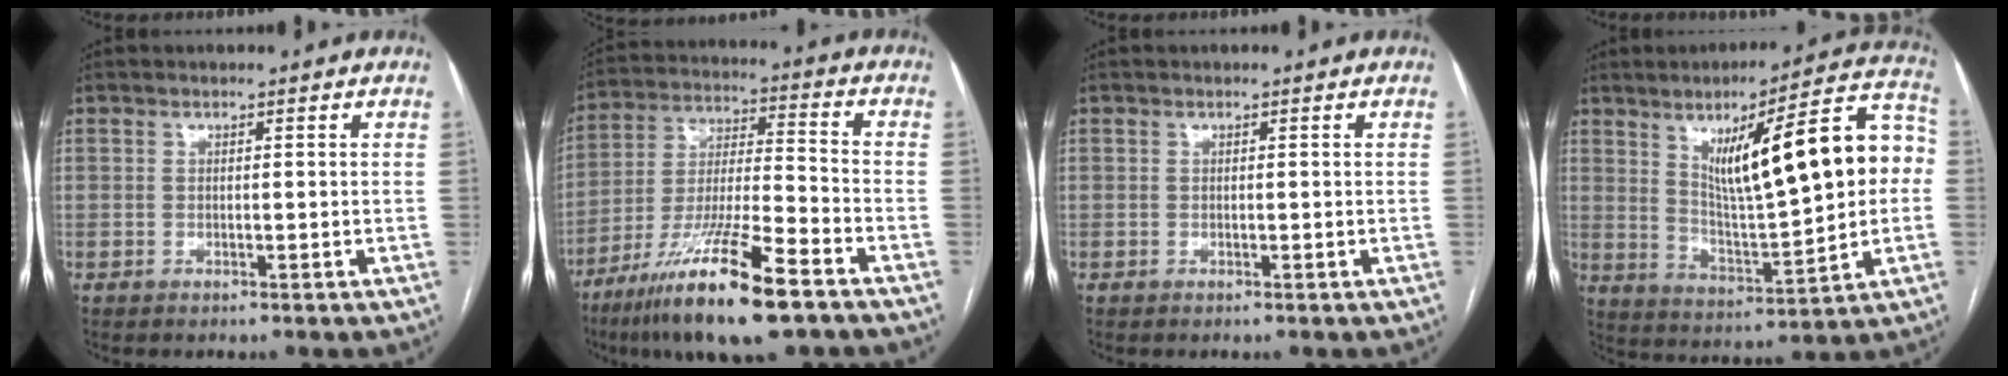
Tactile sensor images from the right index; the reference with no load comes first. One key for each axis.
{"total": 18.0, "fx": -11.2, "fy": 1.6, "fz": 14.0, "tx": -0.267, "ty": -0.036, "tz": -0.202}
{"total": 0.0}
{"total": 20.2, "fx": 3.6, "fy": 3.9, "fz": 19.5, "tx": -0.284, "ty": 0.033, "tz": 0.060}